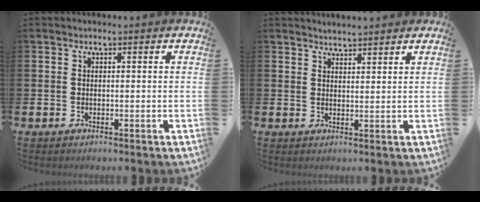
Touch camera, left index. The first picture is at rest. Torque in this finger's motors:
{"motor_torque": [0.88, -1.26, 0.06, 0.07]}